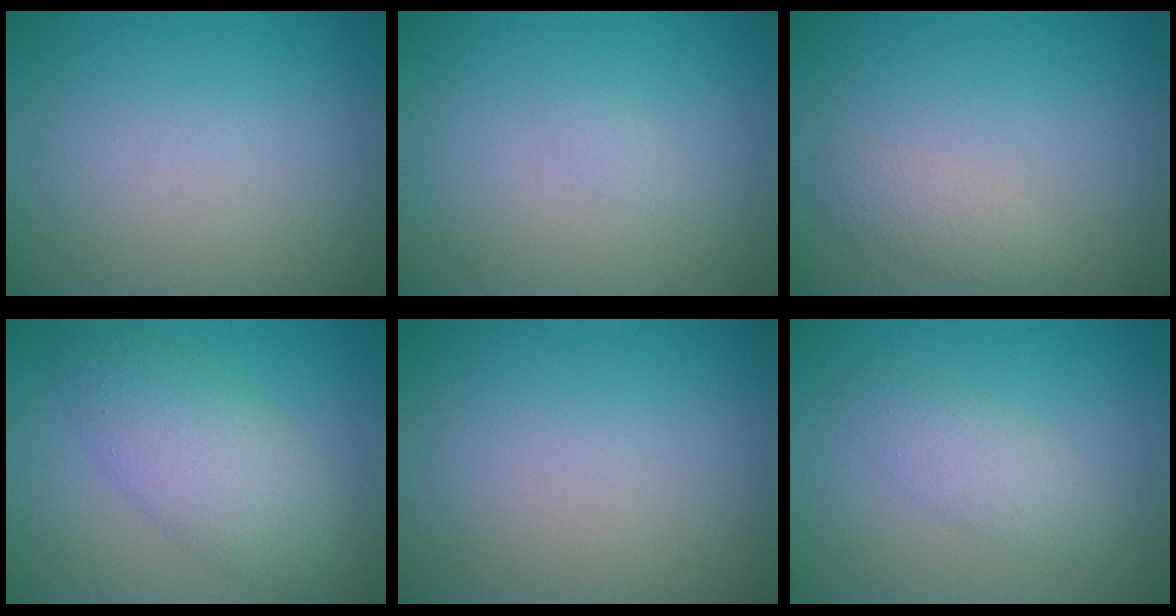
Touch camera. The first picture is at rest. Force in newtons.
{"total": 0.5, "press": 0.5, "slide": 0.0}
{"total": 1.4, "press": 1.4, "slide": 0.1}
{"total": 5.7, "press": 5.7, "slide": 0.1}
{"total": 0.0}
{"total": 2.3, "press": 2.3, "slide": 0.1}